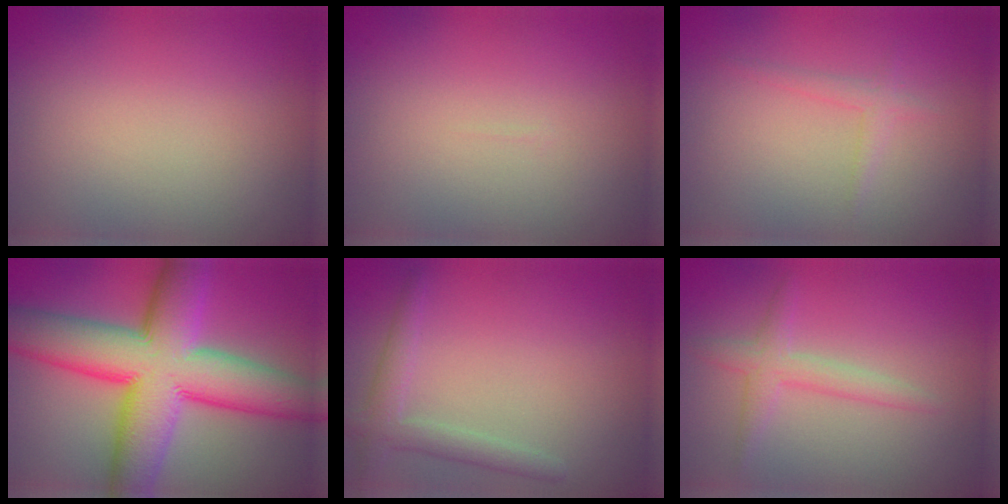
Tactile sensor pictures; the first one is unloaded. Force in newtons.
{"total": 0.0}
{"total": 1.2, "press": 1.2, "slide": 0.1}
{"total": 13.5, "press": 13.5, "slide": 0.4}
{"total": 2.4, "press": 2.4, "slide": 0.2}
{"total": 2.3, "press": 2.3, "slide": 0.1}